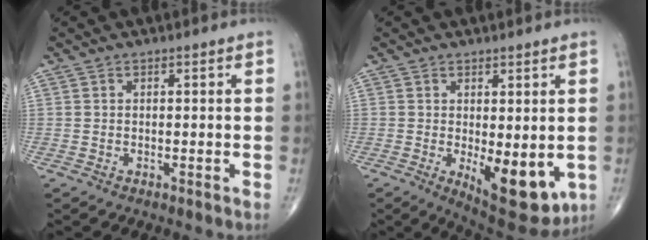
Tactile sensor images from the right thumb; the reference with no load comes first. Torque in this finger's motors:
{"motor_torque": [1.49, 1.66, 0.19, -0.17, 0.27]}